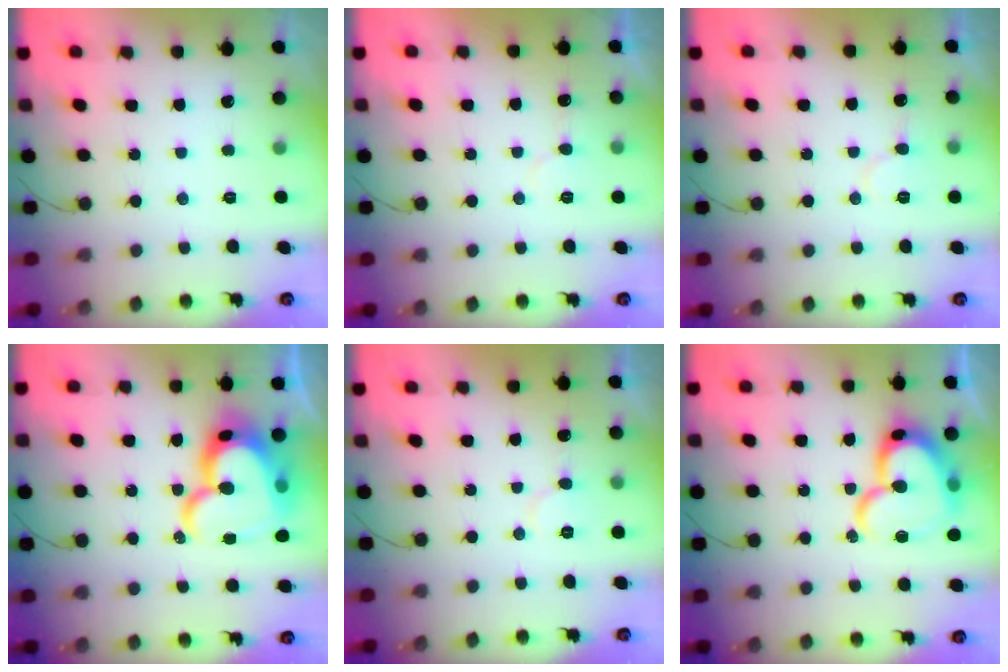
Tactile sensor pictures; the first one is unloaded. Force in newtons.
{"total": 6.5, "press": 6.5, "slide": 0.4}
{"total": 6.8, "press": 6.8, "slide": 0.5}
{"total": 24.2, "press": 24.2, "slide": 1.6}
{"total": 5.2, "press": 5.2, "slide": 0.5}
{"total": 19.8, "press": 19.7, "slide": 2.1}